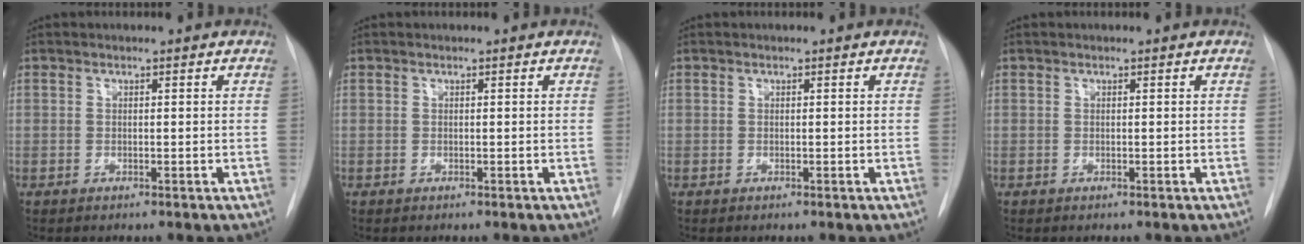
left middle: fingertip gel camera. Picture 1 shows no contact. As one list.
[{"total": 0.0}, {"total": 0.0}, {"total": 0.0}]